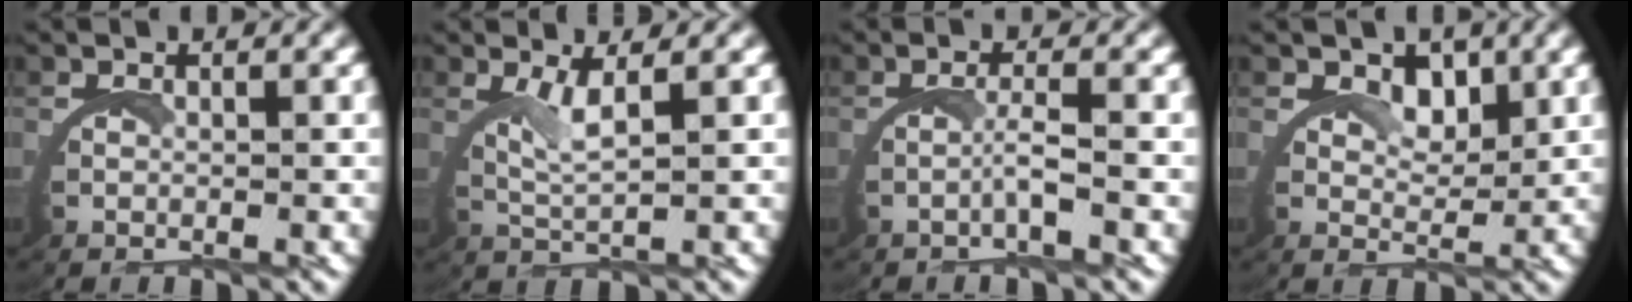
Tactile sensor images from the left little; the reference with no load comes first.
{"total": 2.5, "force": [1.5, -0.5, 1.9], "torque": [-0.041, -0.010, 0.032]}
{"total": 1.6, "force": [-0.5, -0.8, 1.2], "torque": [-0.034, -0.005, -0.009]}
{"total": 2.3, "force": [2.1, 0.4, 0.8], "torque": [-0.013, -0.014, 0.040]}